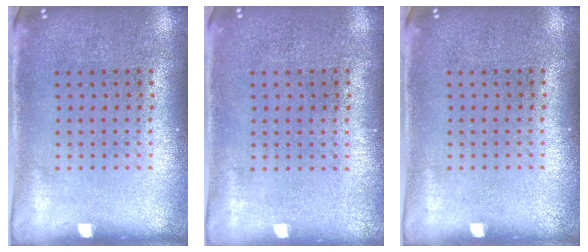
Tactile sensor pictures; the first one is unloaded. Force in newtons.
{"total": 0.0}
{"total": 0.0}